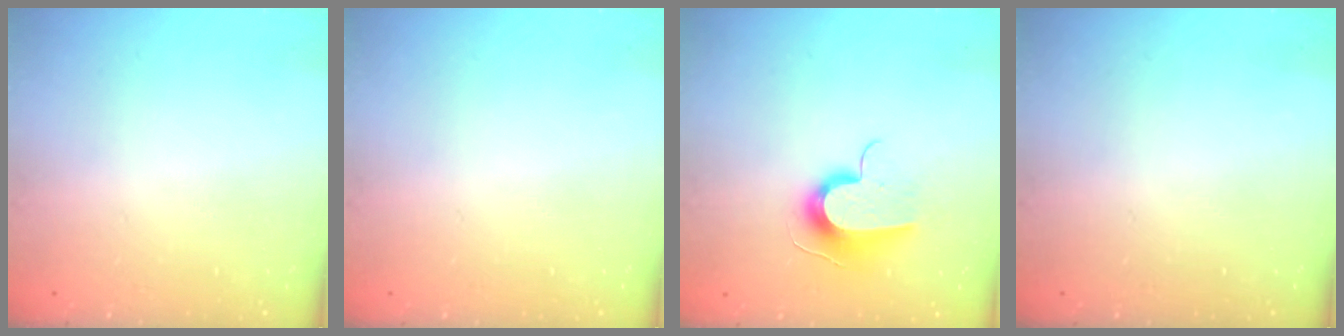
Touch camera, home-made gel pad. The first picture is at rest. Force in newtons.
{"total": 0.0}
{"total": 10.8, "press": 10.8, "slide": 0.2}
{"total": 0.0}